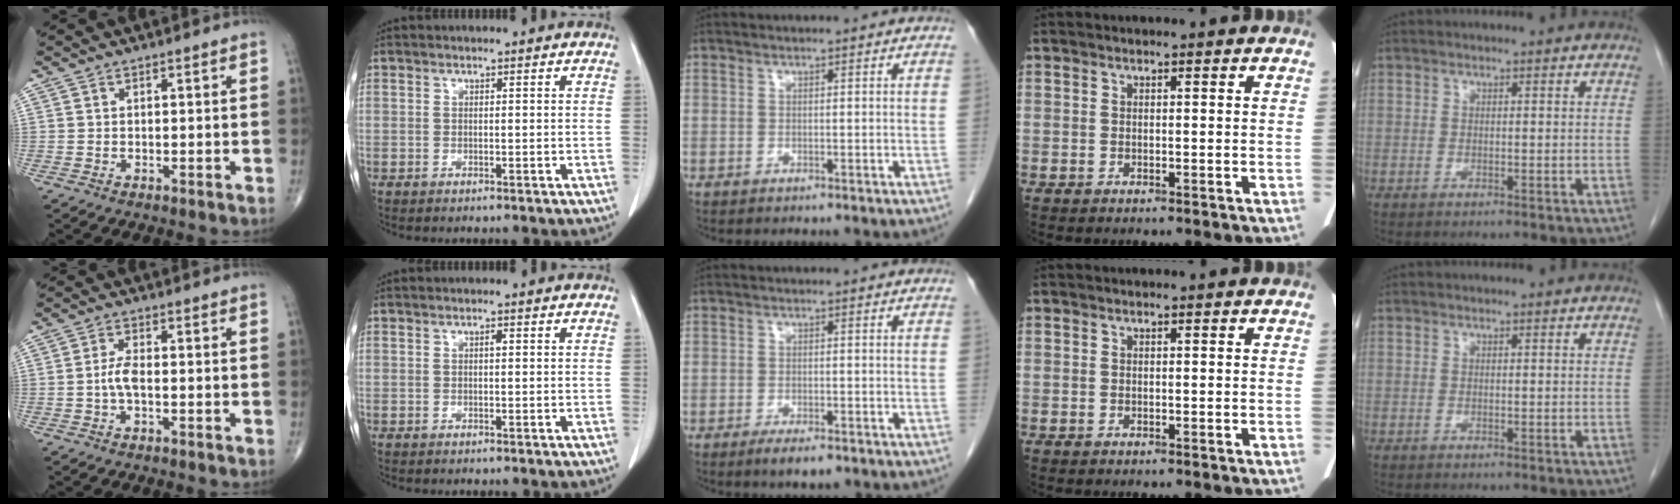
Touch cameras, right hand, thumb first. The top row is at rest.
{"thumb": {"total": 3.1, "force": [-0.6, 1.1, 2.8], "torque": [-0.061, 0.007, -0.014]}, "index": {"total": 0.6, "force": [0.1, 0.2, 0.5], "torque": [-0.010, 0.001, 0.001]}, "middle": {"total": 3.4, "force": [-2.2, 0.9, 2.4], "torque": [-0.040, -0.003, -0.033]}}